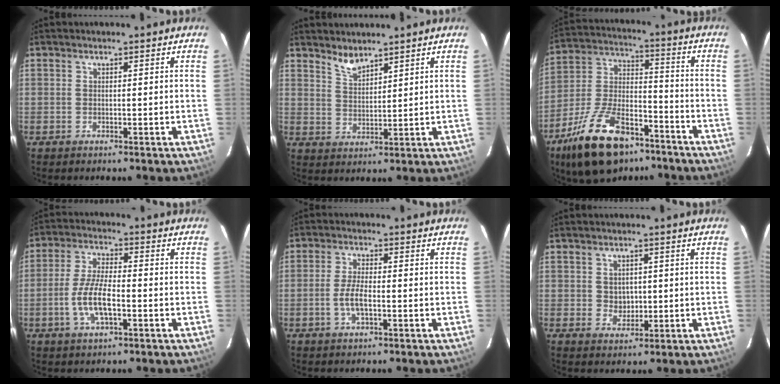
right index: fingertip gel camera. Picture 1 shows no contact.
{"total": 3.9, "force": [3.5, 0.9, 1.5], "torque": [-0.027, -0.002, 0.066]}
{"total": 20.7, "force": [-13.2, 9.9, 12.4], "torque": [-0.248, 0.003, -0.224]}
{"total": 8.2, "force": [-2.7, 2.6, 7.3], "torque": [-0.151, 0.000, -0.052]}
{"total": 4.4, "force": [-1.4, 1.3, 3.9], "torque": [-0.083, -0.001, -0.028]}
{"total": 3.0, "force": [0.3, 2.7, 1.2], "torque": [-0.017, 0.003, 0.009]}